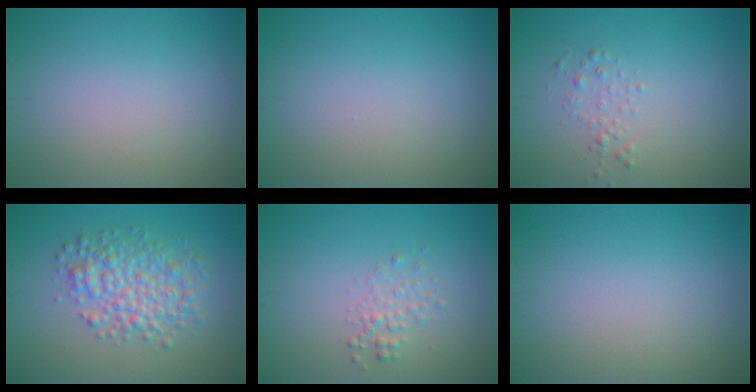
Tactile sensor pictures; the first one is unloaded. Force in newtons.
{"total": 0.0}
{"total": 1.1, "press": 1.1, "slide": 0.1}
{"total": 4.7, "press": 4.7, "slide": 0.1}
{"total": 1.4, "press": 1.4, "slide": 0.1}
{"total": 0.0}